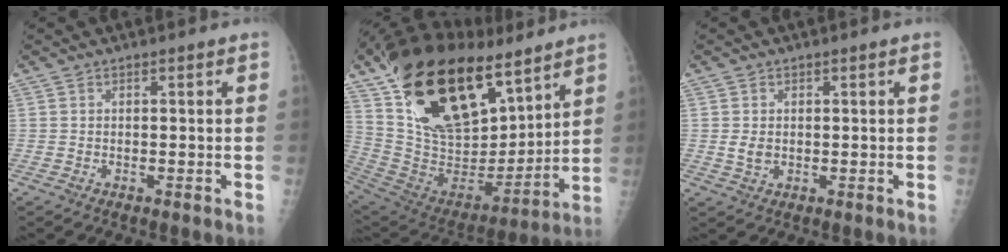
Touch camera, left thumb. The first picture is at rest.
{"total": 32.0, "force": [18.5, 15.6, 20.9], "torque": [-0.355, -0.042, 0.322]}
{"total": 2.5, "force": [0.1, 2.0, 1.4], "torque": [-0.014, -0.001, 0.007]}